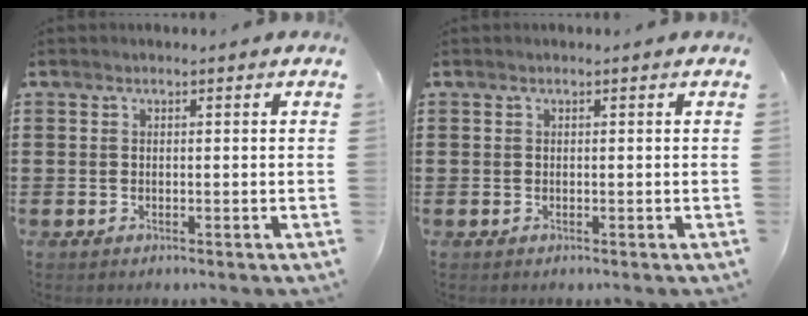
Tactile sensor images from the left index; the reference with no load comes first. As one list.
[{"total": 0.0}]